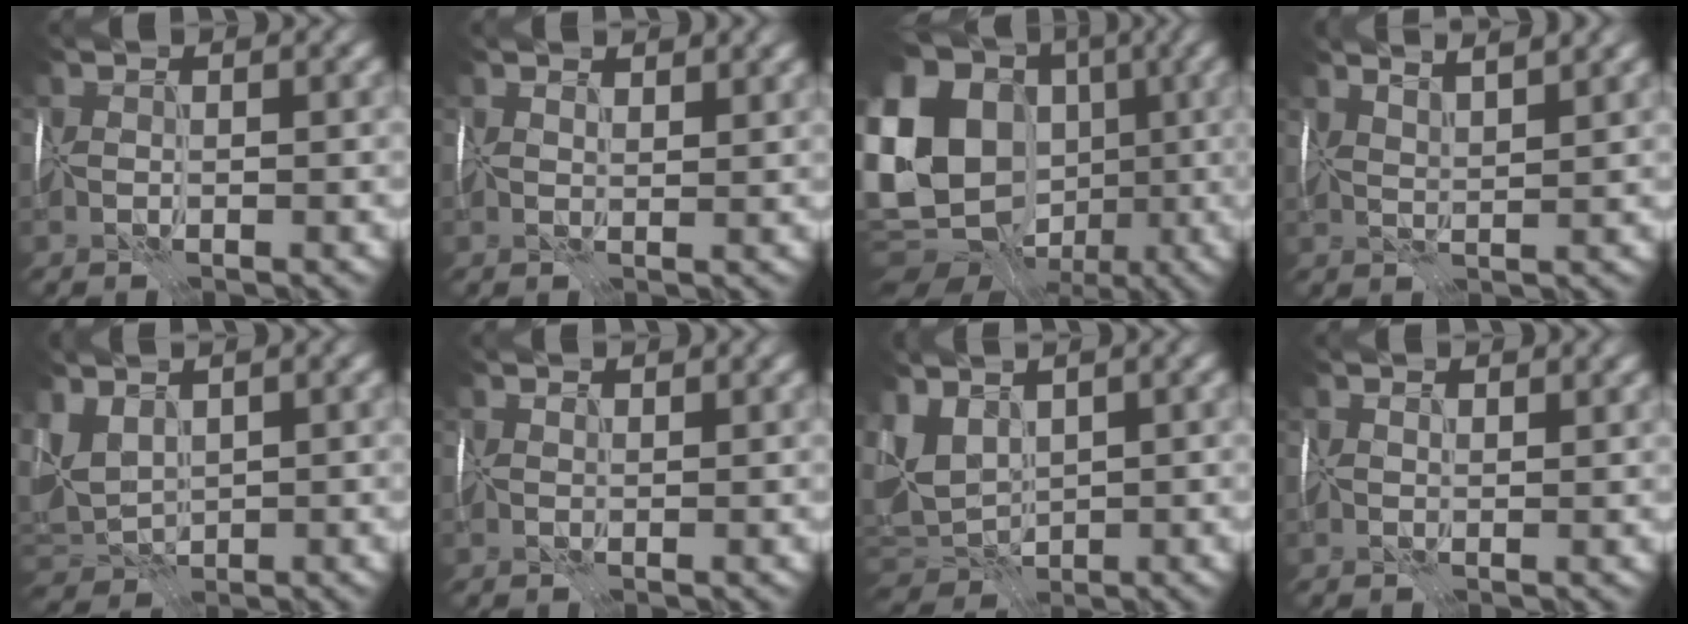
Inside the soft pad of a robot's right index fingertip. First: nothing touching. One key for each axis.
{"total": 2.1, "fx": 1.9, "fy": 0.4, "fz": 0.8, "tx": -0.013, "ty": -0.002, "tz": 0.029}
{"total": 20.7, "fx": -0.8, "fy": 16.8, "fz": 12.1, "tx": -0.249, "ty": 0.005, "tz": -0.050}
{"total": 4.0, "fx": 3.3, "fy": 0.6, "fz": 2.2, "tx": -0.022, "ty": 0.015, "tz": 0.032}
{"total": 3.3, "fx": 1.3, "fy": 2.2, "fz": 2.1, "tx": -0.055, "ty": 0.002, "tz": 0.021}
{"total": 1.1, "fx": 1.1, "fy": 0.1, "fz": 0.1, "tx": -0.005, "ty": -0.001, "tz": 0.017}
{"total": 4.0, "fx": 0.9, "fy": 2.7, "fz": 2.8, "tx": -0.064, "ty": 0.003, "tz": 0.014}
{"total": 1.4, "fx": 1.3, "fy": 0.3, "fz": 0.5, "tx": -0.010, "ty": -0.002, "tz": 0.021}